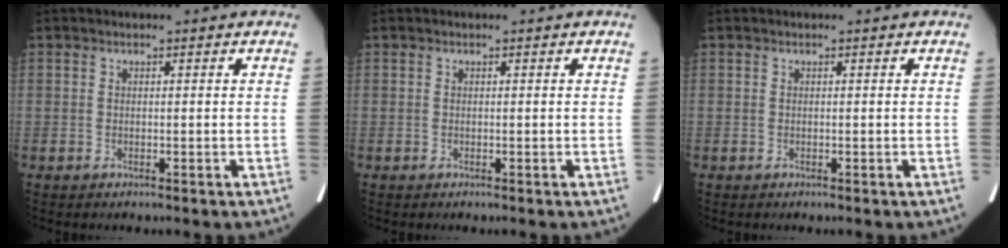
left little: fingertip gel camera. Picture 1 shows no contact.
{"total": 0.0}
{"total": 0.0}